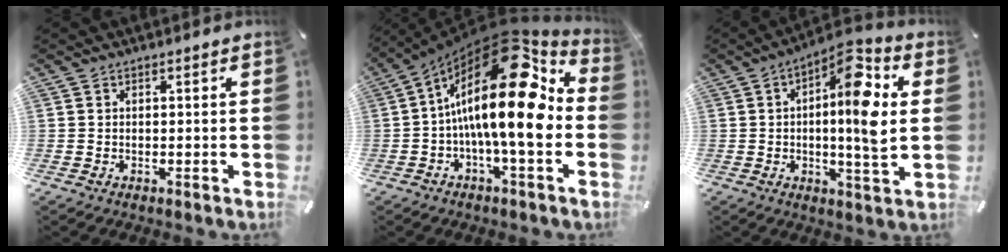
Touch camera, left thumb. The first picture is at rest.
{"total": 24.5, "force": [2.5, 8.5, 22.9], "torque": [-0.390, -0.048, 0.035]}
{"total": 13.8, "force": [2.8, 3.5, 13.1], "torque": [-0.188, -0.016, 0.040]}